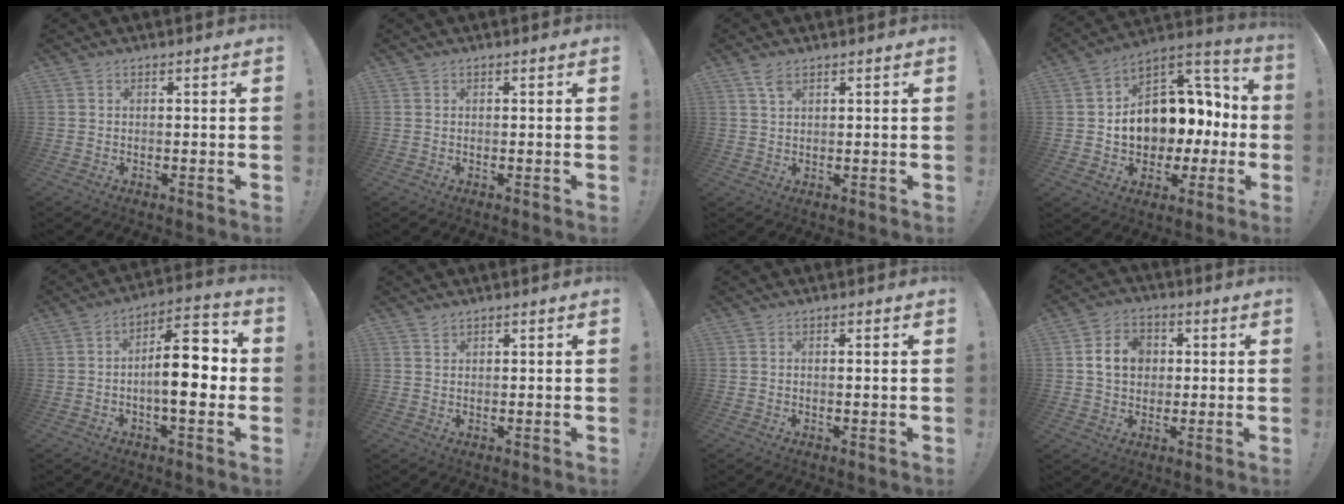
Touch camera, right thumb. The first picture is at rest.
{"total": 0.0}
{"total": 3.5, "force": [2.2, 1.5, 2.3], "torque": [-0.035, -0.010, 0.038]}
{"total": 14.5, "force": [0.6, 11.6, 8.7], "torque": [-0.117, -0.009, 0.032]}
{"total": 15.1, "force": [-1.5, 6.3, 13.6], "torque": [-0.196, 0.015, -0.030]}
{"total": 1.4, "force": [1.2, 0.6, 0.3], "torque": [0.001, -0.006, 0.023]}
{"total": 0.6, "force": [0.1, -0.1, 0.6], "torque": [-0.007, -0.002, 0.001]}
{"total": 9.3, "force": [1.7, 7.7, 4.8], "torque": [-0.069, 0.007, 0.036]}